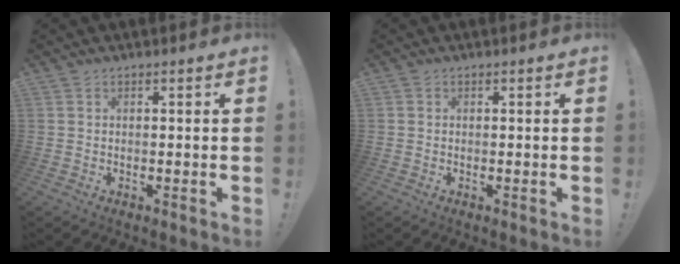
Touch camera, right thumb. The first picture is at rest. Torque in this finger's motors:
{"motor_torque": [-0.35, -0.03, -0.11, 0.28, 0.02]}